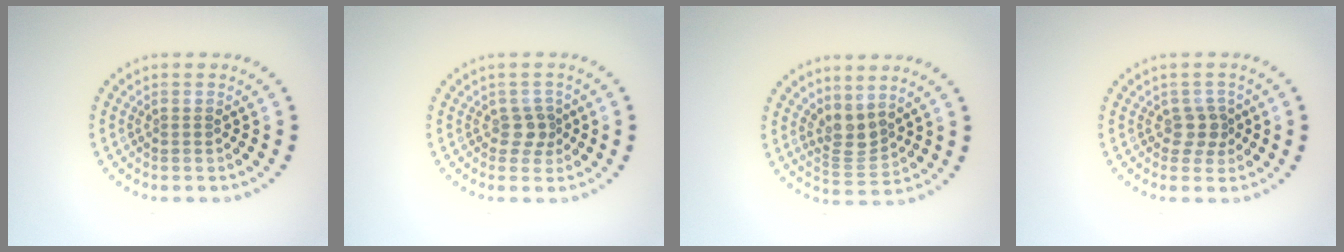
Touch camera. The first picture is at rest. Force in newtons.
{"total": 1.8, "press": 1.4, "slide": 1.1}
{"total": 2.7, "press": 2.2, "slide": 1.7}
{"total": 1.8, "press": 1.4, "slide": 1.1}